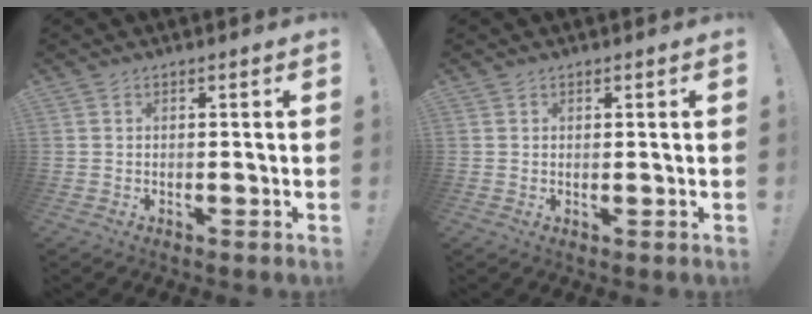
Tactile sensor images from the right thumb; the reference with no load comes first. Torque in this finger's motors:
{"motor_torque": [-0.24, -0.14, -0.02, 0.24, 0.02]}